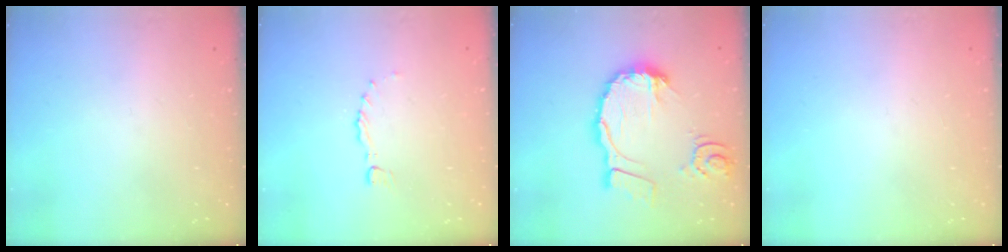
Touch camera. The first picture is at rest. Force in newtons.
{"total": 0.0}
{"total": 15.5, "press": 15.4, "slide": 1.9}
{"total": 0.0}